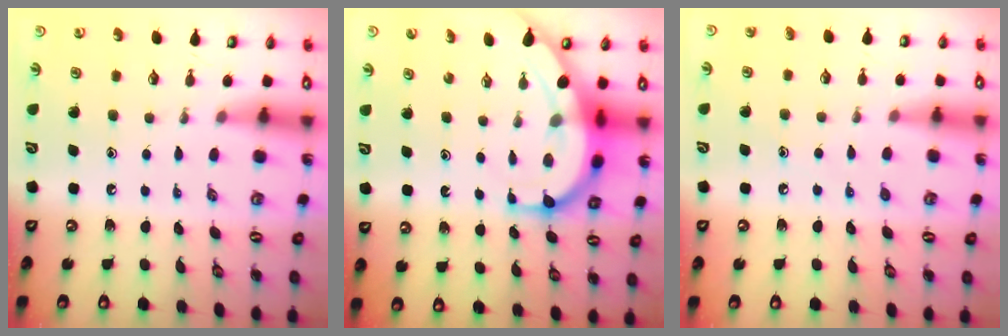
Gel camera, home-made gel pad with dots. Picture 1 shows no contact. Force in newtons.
{"total": 9.0, "press": 8.9, "slide": 0.8}
{"total": 4.4, "press": 4.3, "slide": 0.5}